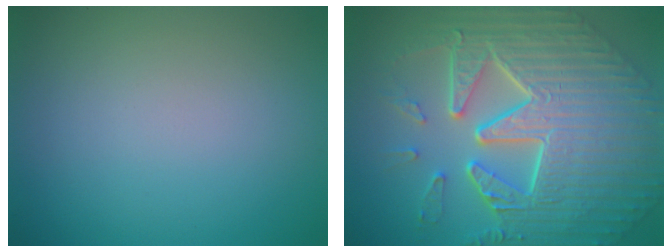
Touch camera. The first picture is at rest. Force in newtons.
{"total": 11.1, "press": 7.5, "slide": 8.1}